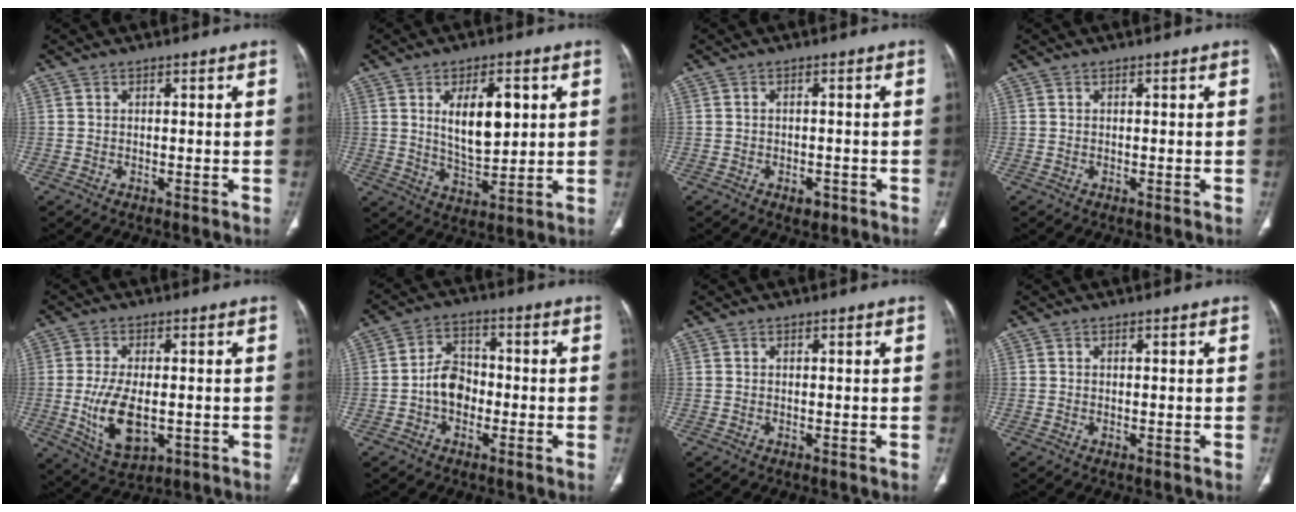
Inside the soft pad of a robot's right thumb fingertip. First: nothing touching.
{"total": 11.3, "force": [3.1, 5.2, 9.5], "torque": [-0.138, -0.017, 0.060]}
{"total": 2.4, "force": [-1.3, 1.4, 1.4], "torque": [-0.015, 0.005, -0.013]}
{"total": 0.0}
{"total": 10.8, "force": [-1.8, 5.6, 9.0], "torque": [-0.168, -0.011, -0.020]}
{"total": 6.7, "force": [-1.6, 5.0, 4.1], "torque": [-0.052, 0.026, -0.040]}
{"total": 0.0}
{"total": 0.0}